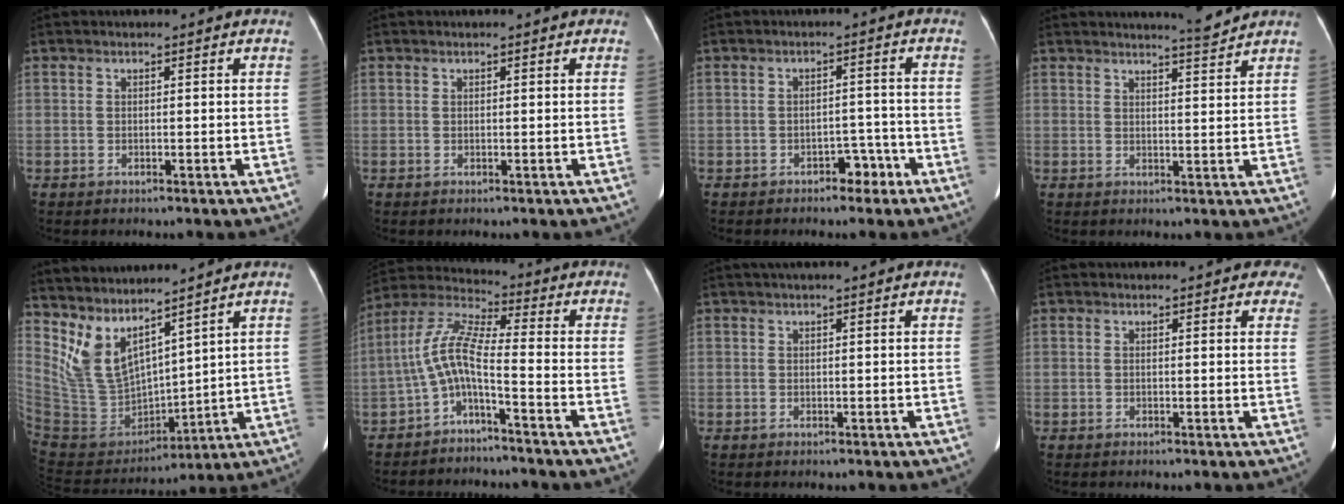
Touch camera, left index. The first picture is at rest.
{"total": 0.7, "force": [0.5, 0.1, 0.4], "torque": [-0.007, 0.010, 0.007]}
{"total": 3.3, "force": [-2.3, 1.7, 1.5], "torque": [-0.015, 0.008, -0.030]}
{"total": 3.7, "force": [3.6, -0.9, 0.5], "torque": [-0.016, -0.016, 0.051]}
{"total": 12.9, "force": [10.8, 3.9, 6.0], "torque": [-0.134, -0.005, 0.232]}
{"total": 7.1, "force": [-3.3, 0.9, 6.2], "torque": [-0.144, 0.024, -0.069]}
{"total": 1.9, "force": [1.4, -0.2, 1.3], "torque": [-0.014, 0.029, 0.026]}
{"total": 4.5, "force": [3.7, 1.7, 2.1], "torque": [-0.003, 0.001, 0.025]}